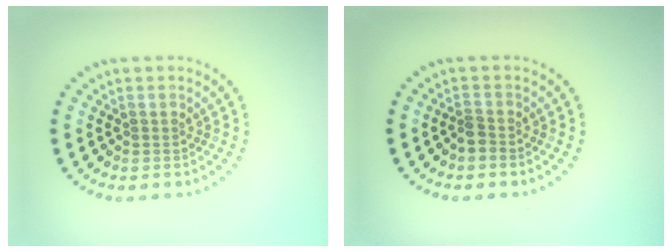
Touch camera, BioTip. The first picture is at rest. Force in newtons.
{"total": 1.5, "press": 1.2, "slide": 0.9}